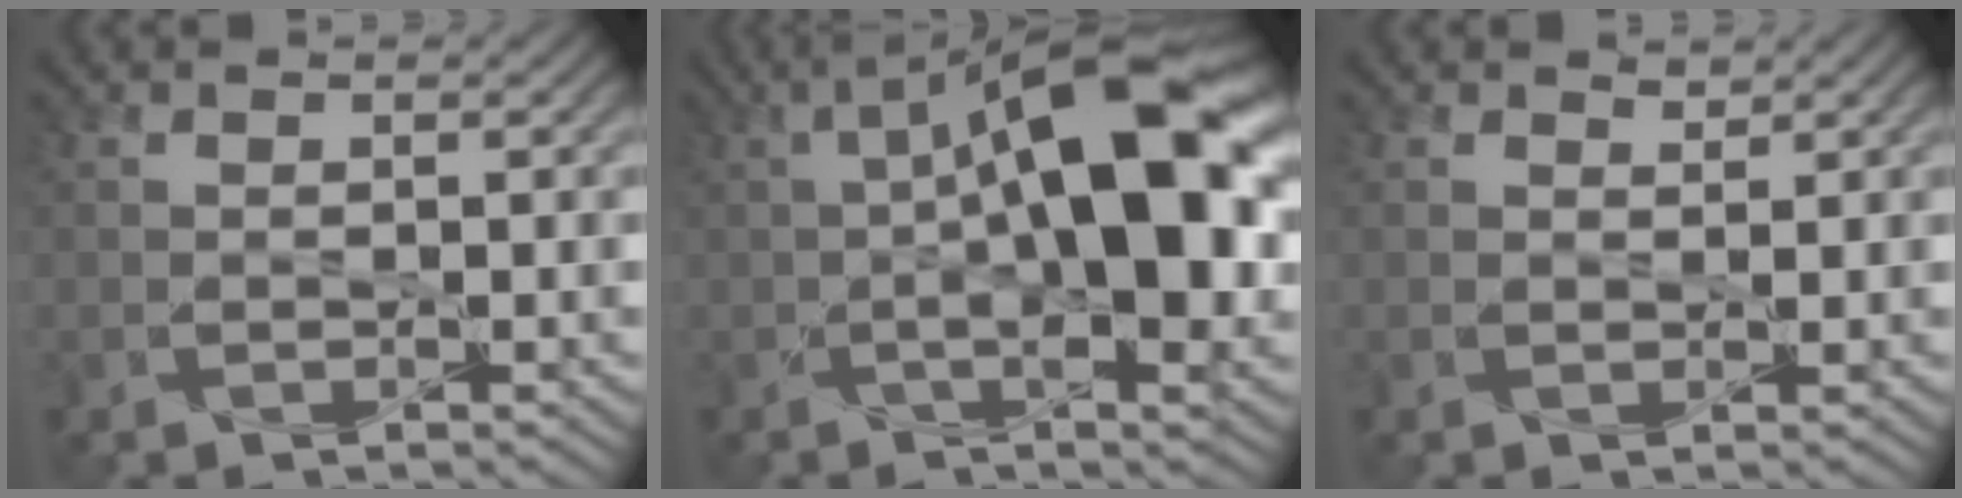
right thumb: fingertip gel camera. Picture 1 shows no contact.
{"total": 15.4, "force": [0.9, 6.0, 14.2], "torque": [-0.212, 0.024, 0.005]}
{"total": 0.9, "force": [0.8, 0.3, 0.2], "torque": [-0.006, -0.004, 0.016]}